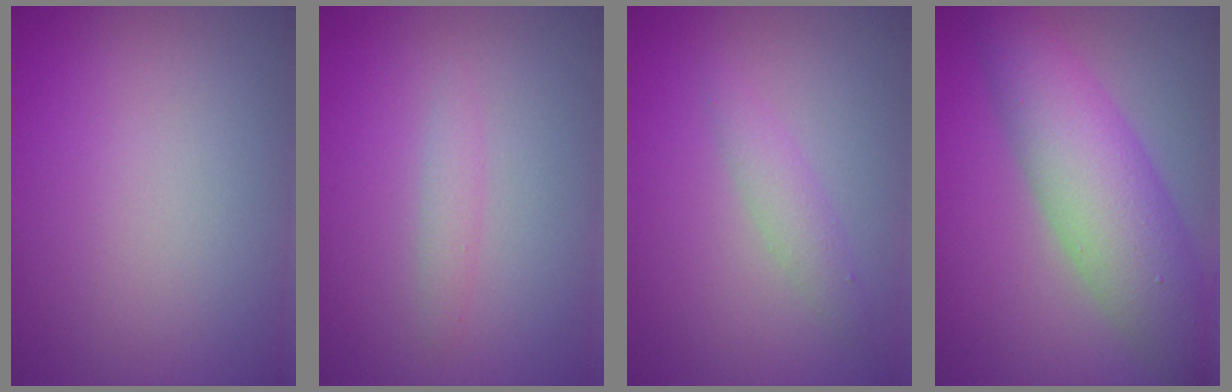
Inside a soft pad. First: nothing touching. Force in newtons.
{"total": 1.2, "press": 1.2, "slide": 0.1}
{"total": 1.8, "press": 1.8, "slide": 0.1}
{"total": 8.2, "press": 8.2, "slide": 0.1}